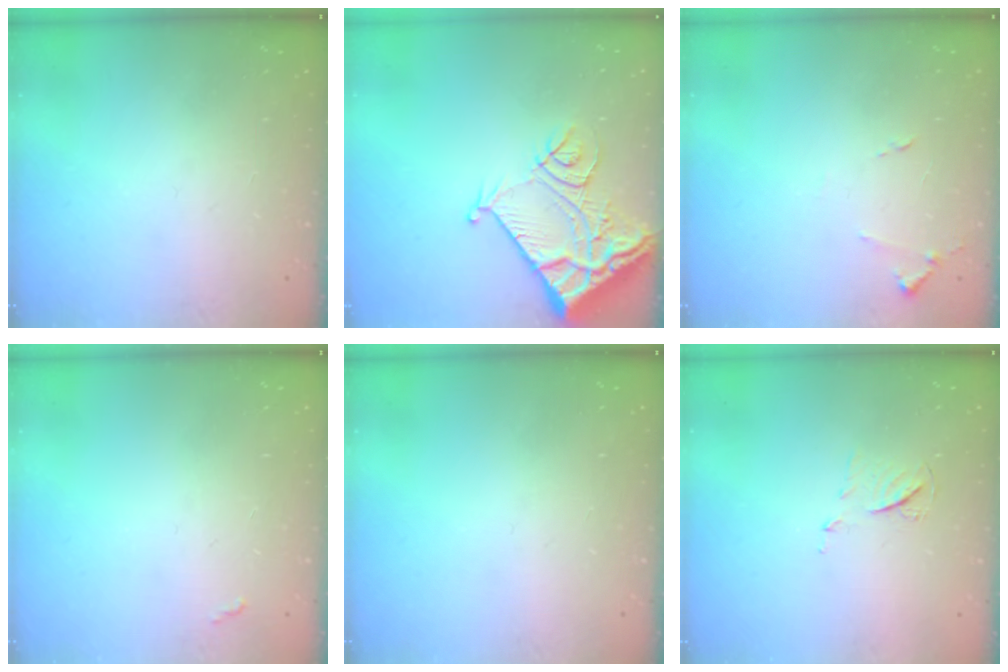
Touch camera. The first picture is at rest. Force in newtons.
{"total": 13.6, "press": 13.5, "slide": 1.7}
{"total": 7.9, "press": 7.8, "slide": 0.7}
{"total": 2.8, "press": 2.8, "slide": 0.4}
{"total": 0.0}
{"total": 6.1, "press": 6.0, "slide": 0.7}